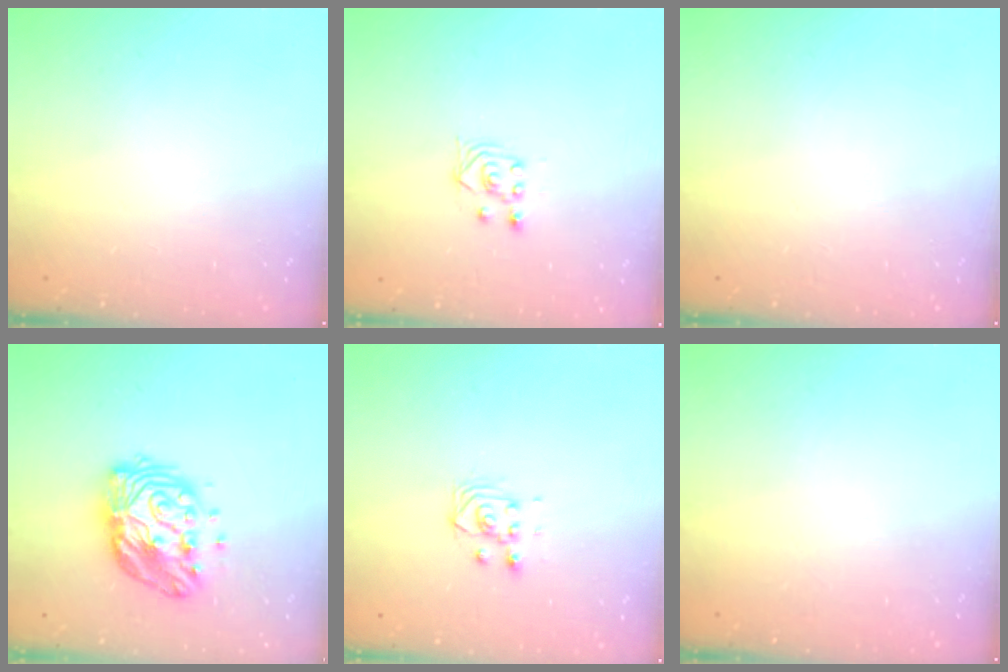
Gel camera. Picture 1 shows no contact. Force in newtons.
{"total": 2.8, "press": 2.4, "slide": 1.4}
{"total": 0.0}
{"total": 13.0, "press": 13.0, "slide": 0.9}
{"total": 4.3, "press": 4.3, "slide": 0.6}
{"total": 0.0}